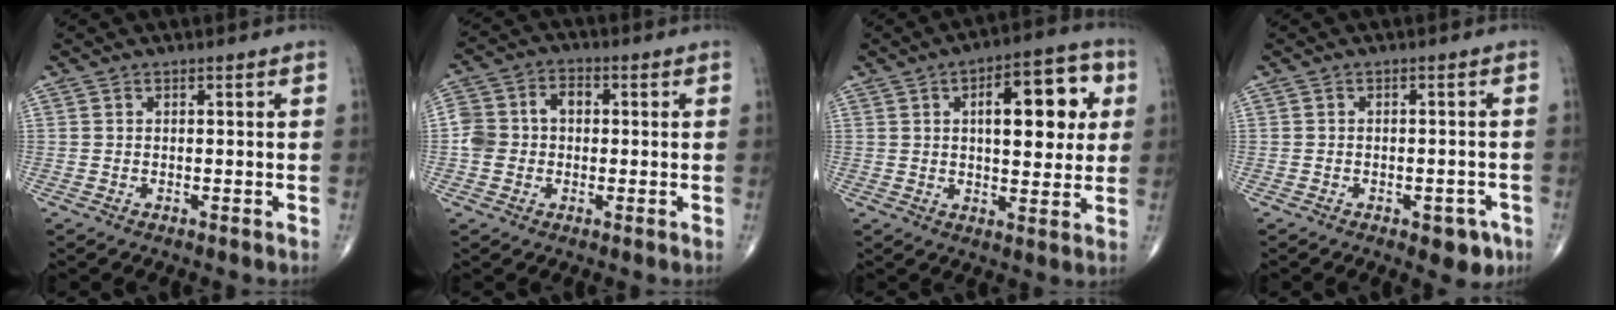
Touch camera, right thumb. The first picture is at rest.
{"total": 7.4, "force": [0.0, 6.0, 4.4], "torque": [-0.078, 0.032, -0.005]}
{"total": 14.9, "force": [3.7, 6.6, 12.9], "torque": [-0.140, 0.007, 0.049]}
{"total": 4.7, "force": [-2.5, 2.5, 3.2], "torque": [-0.020, 0.010, -0.027]}